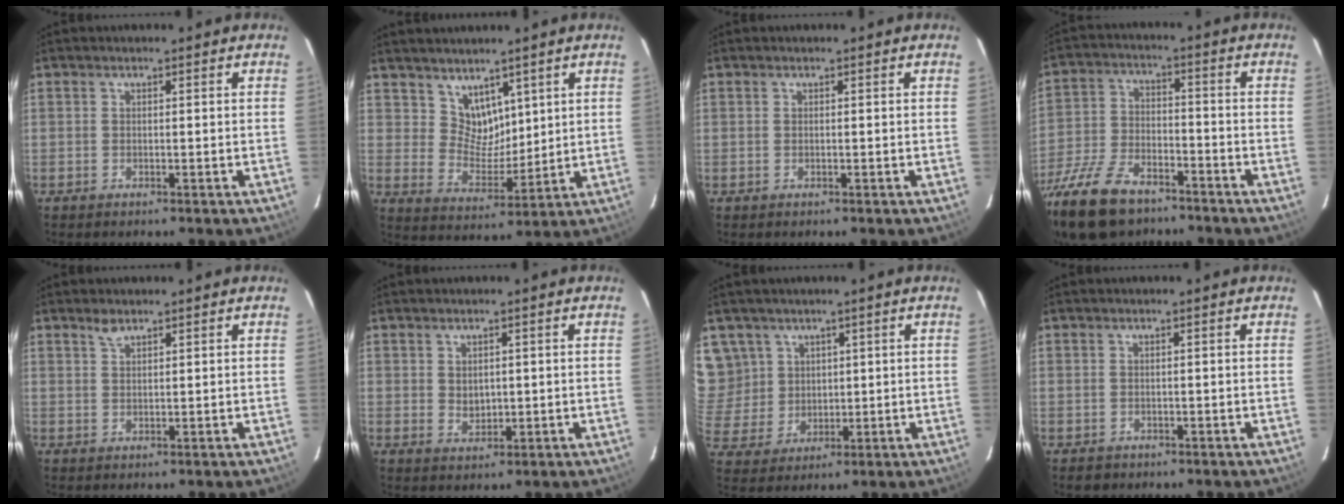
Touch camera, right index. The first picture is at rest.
{"total": 6.8, "force": [4.7, 4.6, 2.0], "torque": [-0.024, -0.001, 0.096]}
{"total": 0.0}
{"total": 18.6, "force": [-13.5, 8.1, 9.8], "torque": [-0.232, -0.029, -0.247]}
{"total": 1.7, "force": [1.4, 0.6, 0.8], "torque": [-0.012, 0.002, 0.026]}
{"total": 2.8, "force": [0.6, 2.2, 1.6], "torque": [-0.024, 0.001, 0.016]}
{"total": 9.1, "force": [4.8, 7.4, 2.0], "torque": [-0.040, 0.010, 0.111]}
{"total": 1.6, "force": [-0.7, 1.4, 0.2], "torque": [-0.005, 0.000, -0.006]}